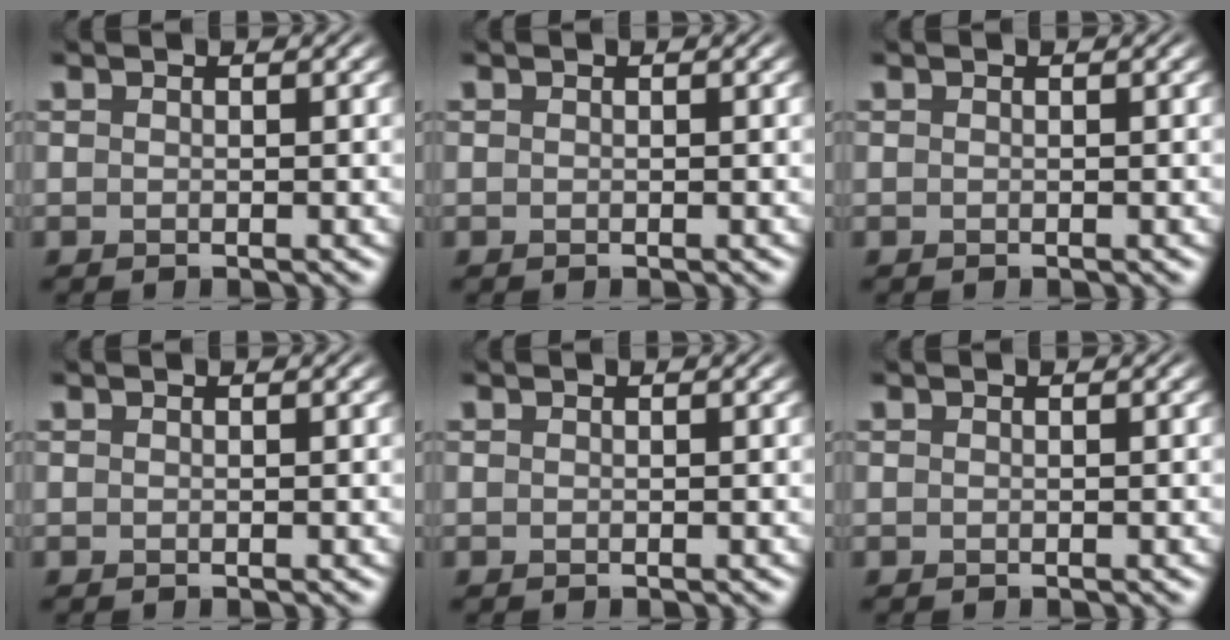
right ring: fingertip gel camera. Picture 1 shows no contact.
{"total": 0.0}
{"total": 0.0}
{"total": 0.0}
{"total": 0.0}
{"total": 0.0}